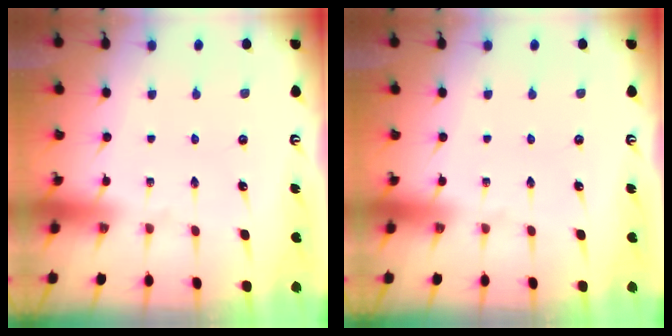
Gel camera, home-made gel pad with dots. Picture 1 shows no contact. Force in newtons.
{"total": 0.0}